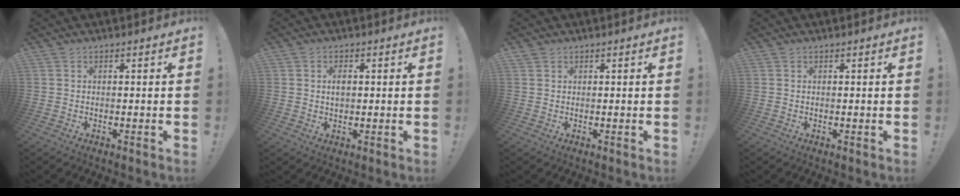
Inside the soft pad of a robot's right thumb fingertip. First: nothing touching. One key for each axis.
{"total": 2.7, "fx": 0.2, "fy": 1.7, "fz": 2.1, "tx": -0.028, "ty": 0.000, "tz": -0.001}
{"total": 1.5, "fx": 0.9, "fy": 1.2, "fz": 0.1, "tx": 0.004, "ty": -0.006, "tz": 0.014}
{"total": 0.0}